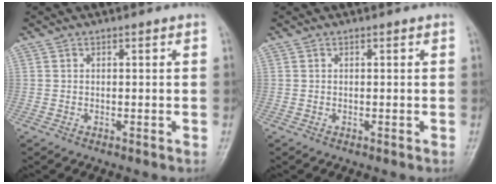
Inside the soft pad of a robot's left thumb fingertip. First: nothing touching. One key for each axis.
{"total": 0.0}